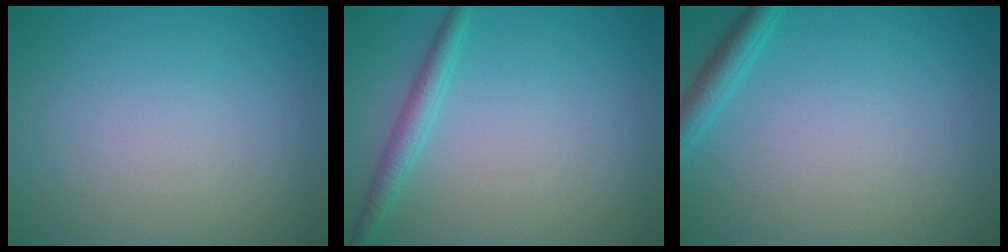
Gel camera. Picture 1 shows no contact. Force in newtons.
{"total": 2.0, "press": 2.0, "slide": 0.0}
{"total": 2.0, "press": 2.0, "slide": 0.1}